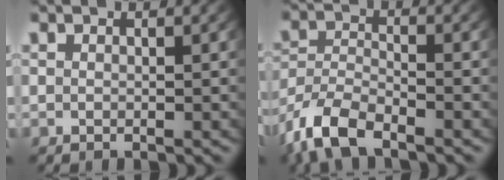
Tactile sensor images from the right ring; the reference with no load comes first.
{"total": 6.3, "force": [-3.9, 3.9, 3.1], "torque": [-0.089, -0.028, -0.061]}